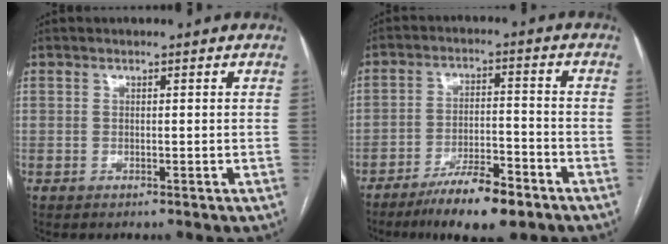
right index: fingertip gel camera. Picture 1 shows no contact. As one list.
[{"total": 10.2, "force": [-7.2, 2.2, 6.9], "torque": [-0.114, -0.009, -0.121]}]